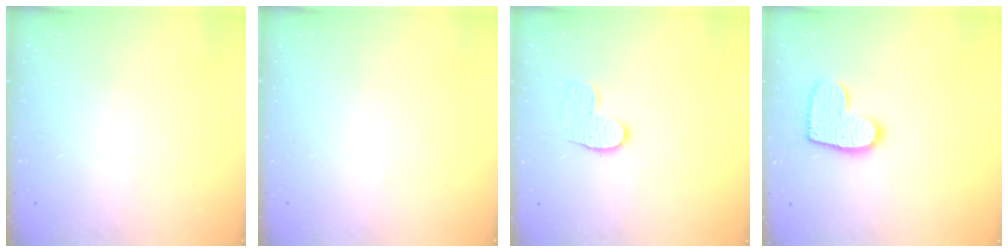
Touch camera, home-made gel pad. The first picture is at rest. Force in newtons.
{"total": 0.0}
{"total": 8.2, "press": 8.2, "slide": 0.3}
{"total": 11.2, "press": 11.2, "slide": 0.6}